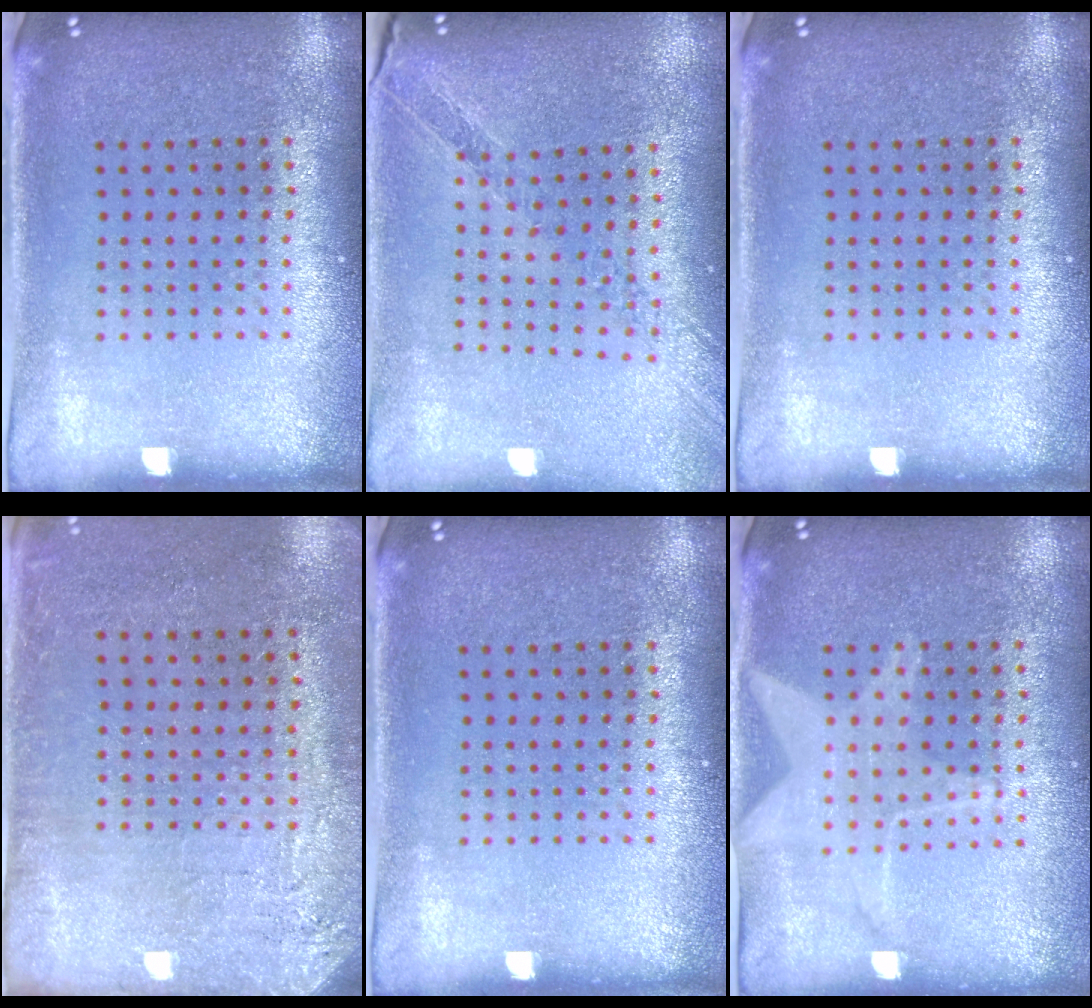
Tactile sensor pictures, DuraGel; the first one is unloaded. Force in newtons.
{"total": 0.9, "press": 0.9, "slide": 0.3}
{"total": 0.0}
{"total": 2.7, "press": 2.4, "slide": 1.2}
{"total": 0.0}
{"total": 1.5, "press": 1.5, "slide": 0.4}